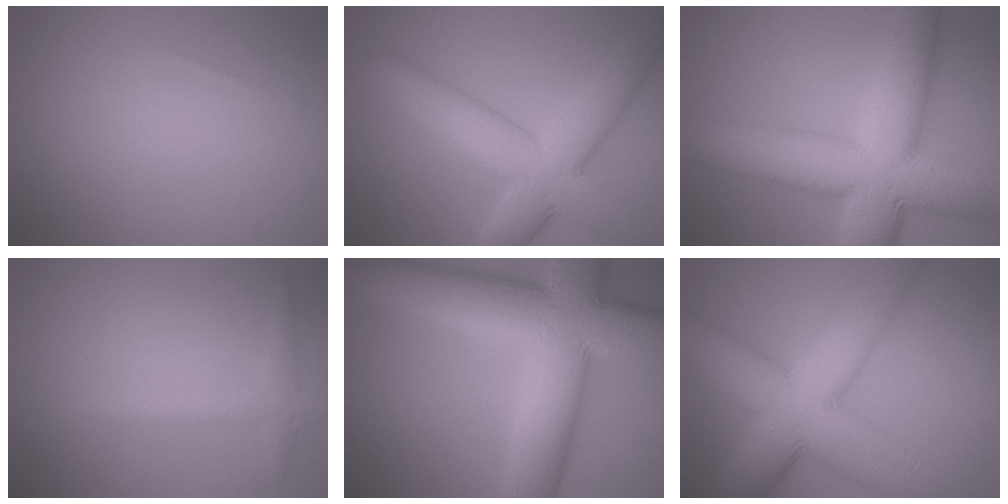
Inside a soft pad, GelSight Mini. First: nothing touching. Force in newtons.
{"total": 8.9, "press": 8.9, "slide": 0.1}
{"total": 13.7, "press": 13.7, "slide": 0.2}
{"total": 1.9, "press": 1.9, "slide": 0.1}
{"total": 14.6, "press": 14.6, "slide": 1.0}
{"total": 13.8, "press": 13.8, "slide": 0.3}